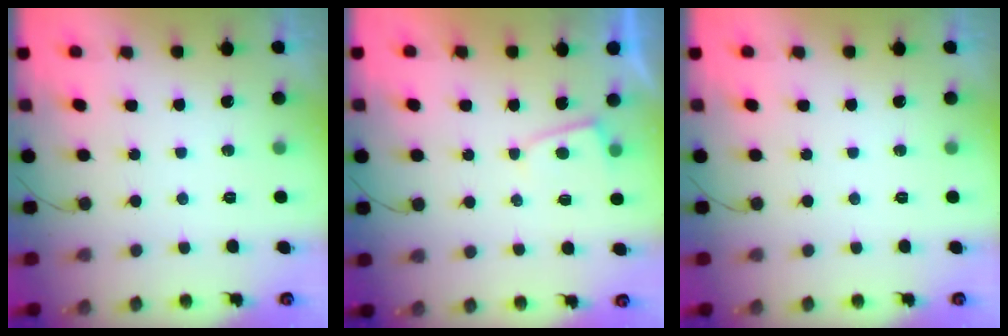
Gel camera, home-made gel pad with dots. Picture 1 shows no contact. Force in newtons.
{"total": 2.3, "press": 2.3, "slide": 0.3}
{"total": 0.0}